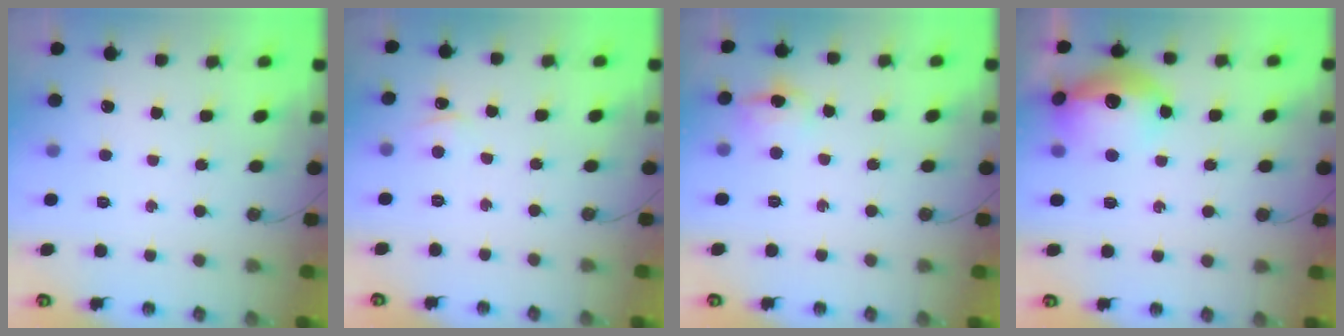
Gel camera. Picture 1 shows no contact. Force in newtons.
{"total": 2.4, "press": 2.4, "slide": 0.3}
{"total": 8.6, "press": 8.5, "slide": 0.8}
{"total": 16.6, "press": 16.5, "slide": 1.4}